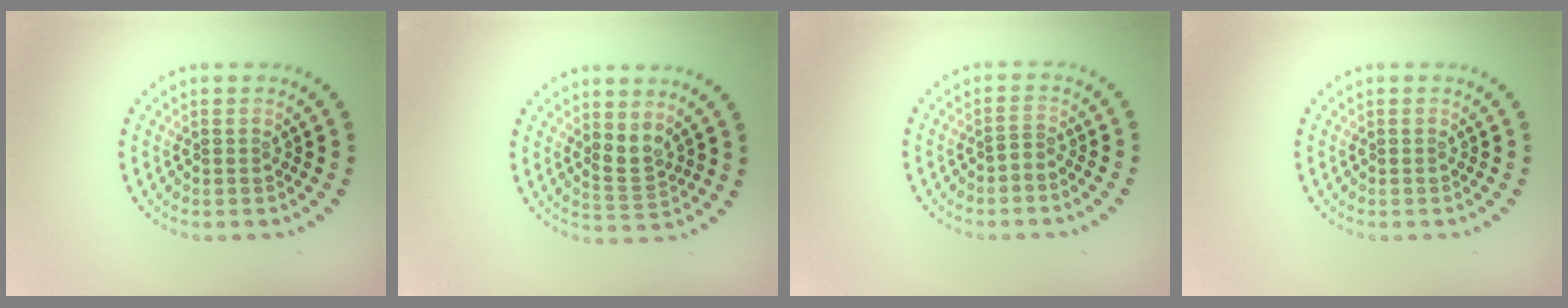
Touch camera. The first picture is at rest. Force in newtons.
{"total": 1.9, "press": 1.4, "slide": 1.3}
{"total": 0.7, "press": 0.2, "slide": 0.6}
{"total": 0.0}